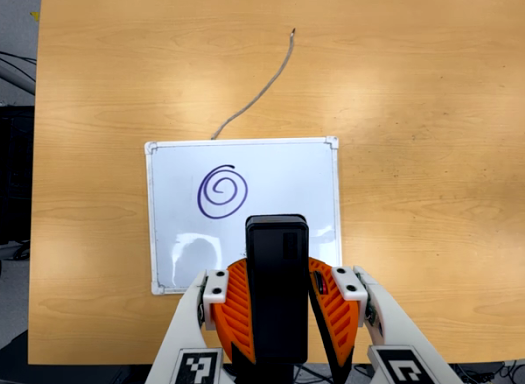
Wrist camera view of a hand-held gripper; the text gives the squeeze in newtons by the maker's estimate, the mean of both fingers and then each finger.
{"total": 6.7, "left": 5.4, "right": 8.1}